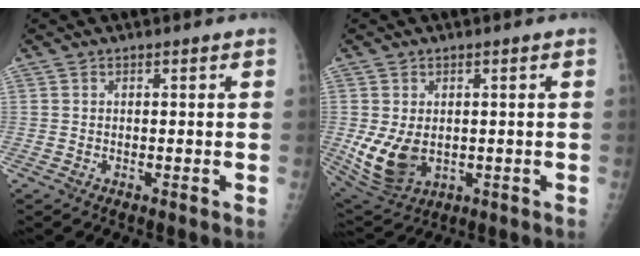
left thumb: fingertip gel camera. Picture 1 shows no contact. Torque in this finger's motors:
{"motor_torque": [-0.12, 0.76, 0.85, 0.05, 0.13]}